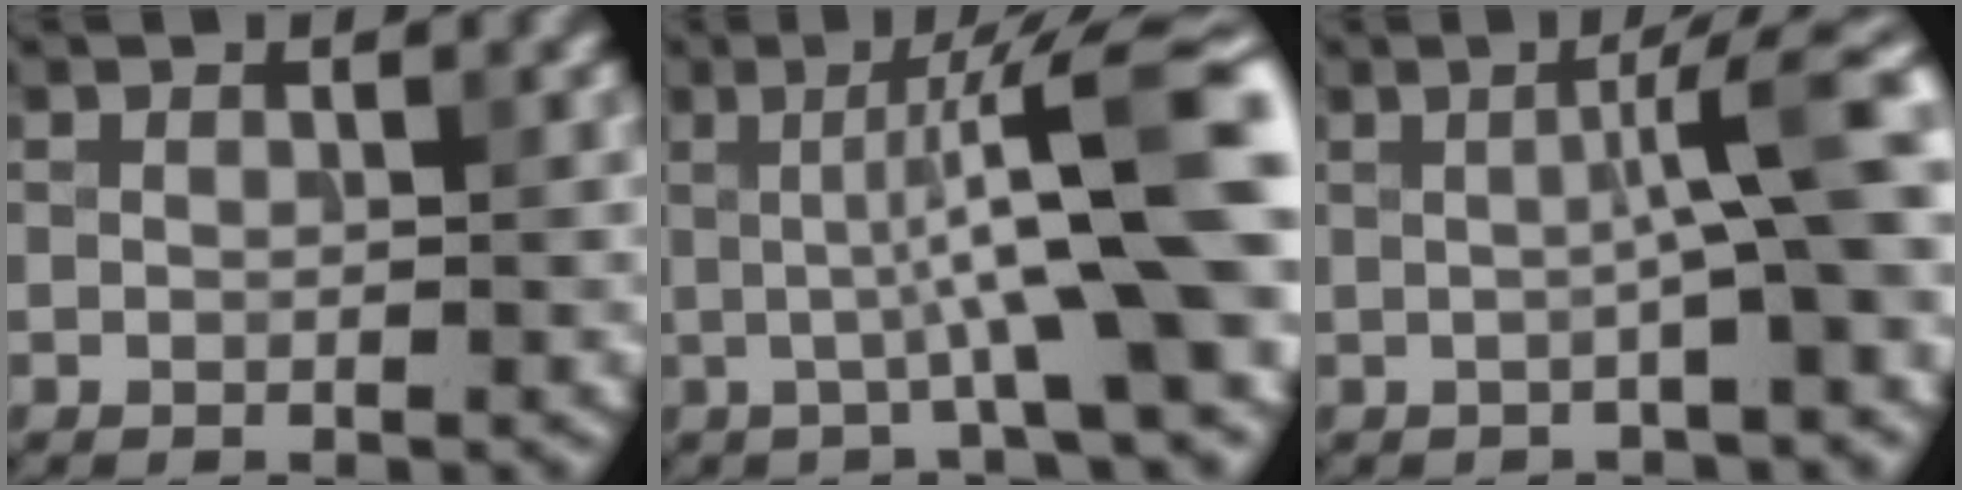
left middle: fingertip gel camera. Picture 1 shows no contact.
{"total": 10.8, "force": [0.1, 1.9, 10.6], "torque": [-0.136, 0.009, -0.005]}
{"total": 6.7, "force": [0.3, 1.0, 6.6], "torque": [-0.095, 0.009, -0.001]}